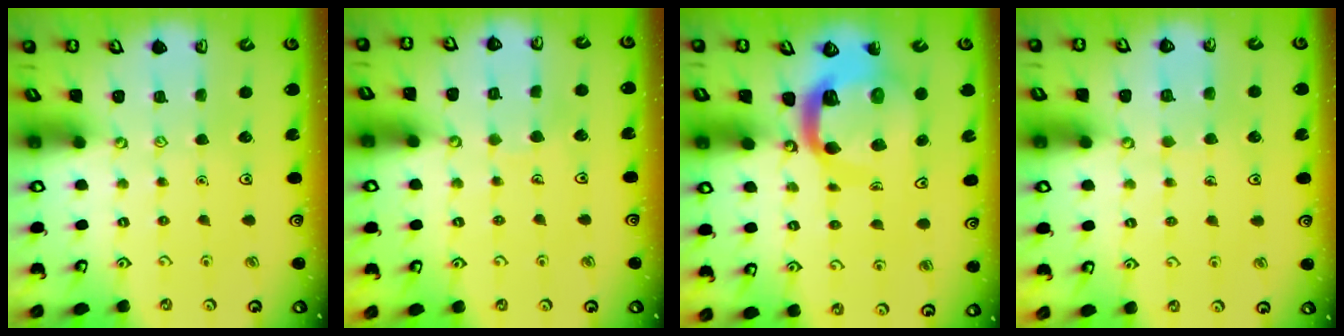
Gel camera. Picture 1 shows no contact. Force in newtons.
{"total": 3.6, "press": 3.6, "slide": 0.2}
{"total": 10.7, "press": 10.6, "slide": 1.3}
{"total": 4.9, "press": 4.9, "slide": 0.3}